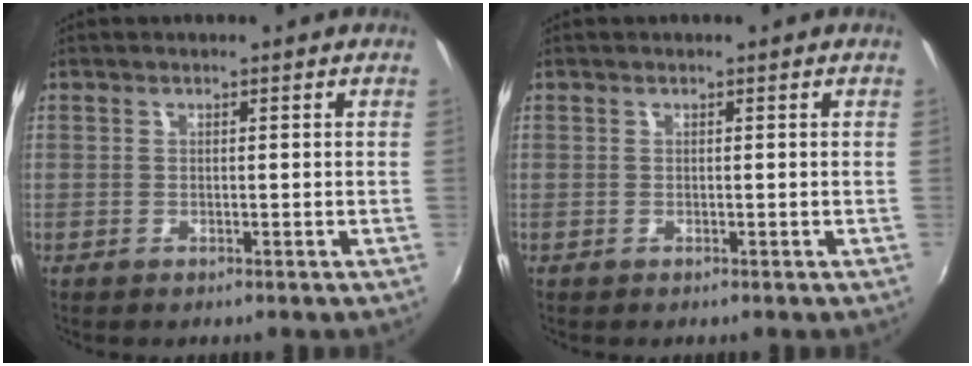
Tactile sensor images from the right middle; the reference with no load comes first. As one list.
[{"total": 0.0}]